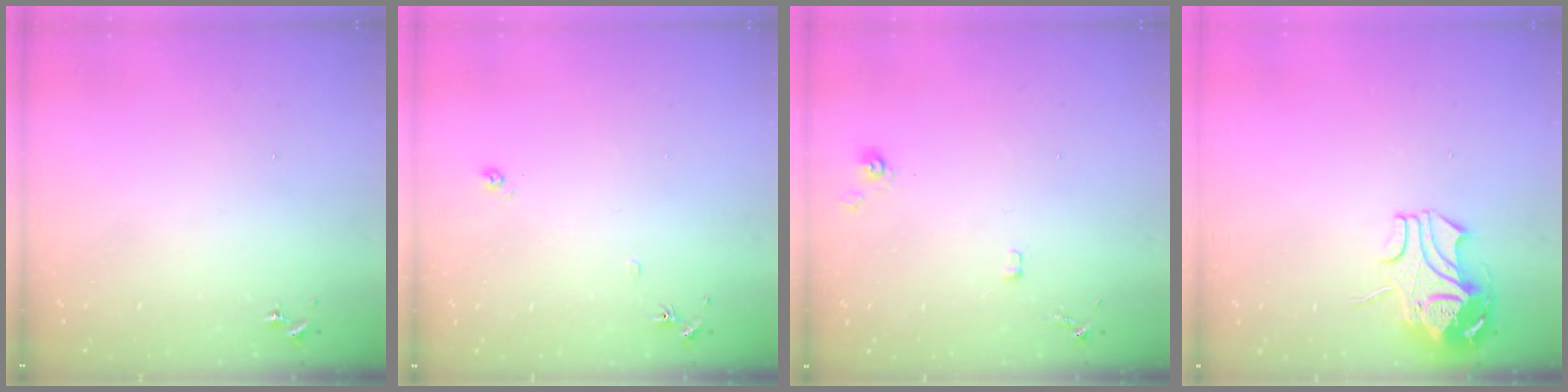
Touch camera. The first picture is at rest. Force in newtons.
{"total": 5.8, "press": 5.8, "slide": 0.6}
{"total": 6.5, "press": 6.4, "slide": 0.6}
{"total": 10.0, "press": 9.9, "slide": 1.5}